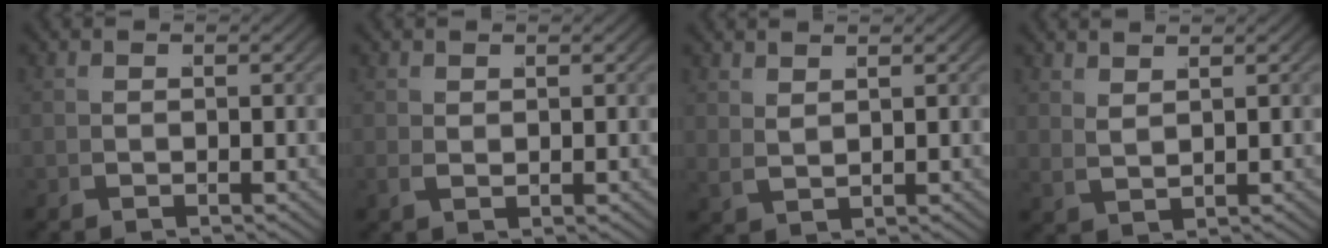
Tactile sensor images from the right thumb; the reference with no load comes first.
{"total": 0.7, "force": [0.5, -0.4, 0.3], "torque": [0.002, 0.004, 0.009]}
{"total": 1.2, "force": [1.0, -0.3, 0.5], "torque": [-0.006, 0.011, 0.017]}
{"total": 1.4, "force": [1.2, -0.4, 0.6], "torque": [-0.005, 0.012, 0.020]}